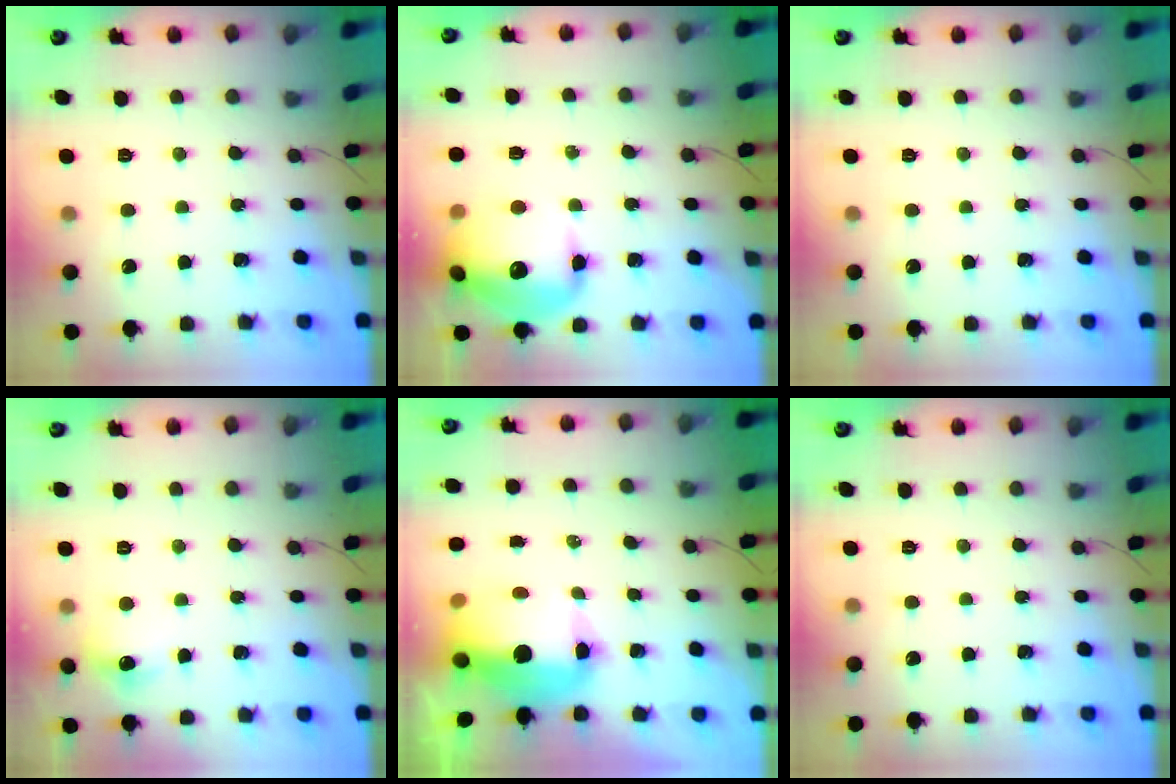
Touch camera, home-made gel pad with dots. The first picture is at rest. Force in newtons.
{"total": 17.4, "press": 17.1, "slide": 2.8}
{"total": 0.0}
{"total": 7.1, "press": 6.9, "slide": 1.7}
{"total": 13.7, "press": 13.3, "slide": 3.3}
{"total": 0.0}